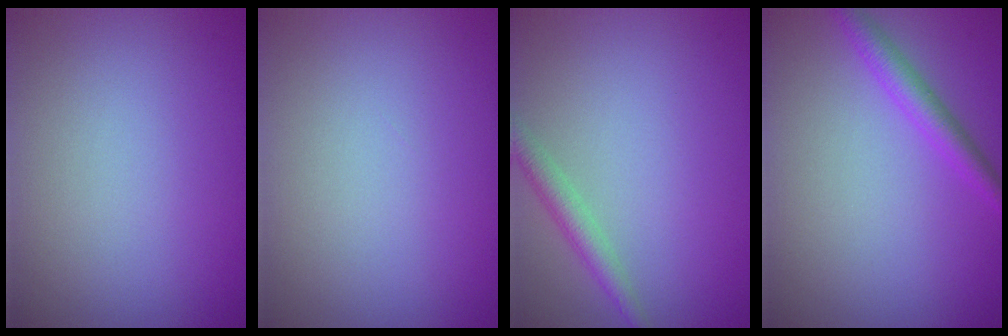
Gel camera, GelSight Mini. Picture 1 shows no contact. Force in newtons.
{"total": 0.0}
{"total": 2.2, "press": 2.2, "slide": 0.0}
{"total": 2.2, "press": 2.2, "slide": 0.1}